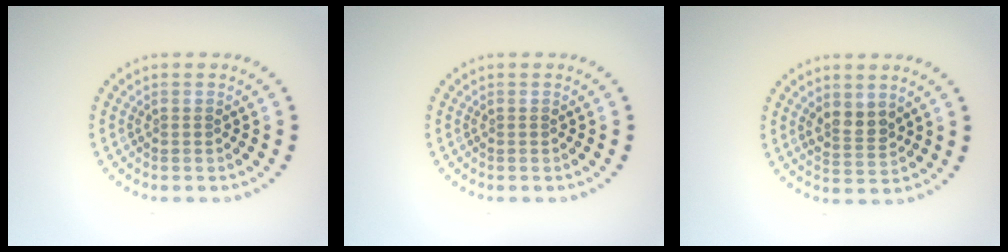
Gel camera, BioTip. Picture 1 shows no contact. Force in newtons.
{"total": 0.0}
{"total": 2.5, "press": 2.3, "slide": 1.0}